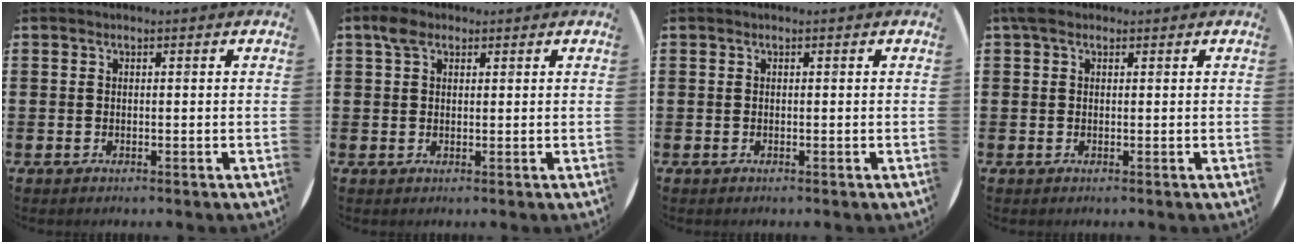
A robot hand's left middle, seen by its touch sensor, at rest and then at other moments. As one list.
[{"total": 2.6, "force": [1.7, 1.5, 1.2], "torque": [-0.019, 0.003, 0.031]}, {"total": 0.0}, {"total": 1.5, "force": [0.9, 0.9, 0.8], "torque": [-0.009, 0.005, 0.014]}]